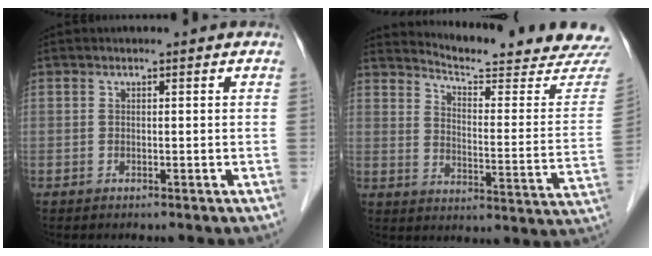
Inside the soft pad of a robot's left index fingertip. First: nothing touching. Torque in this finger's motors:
{"motor_torque": [-0.07, -0.37, 0.07, 0.01]}